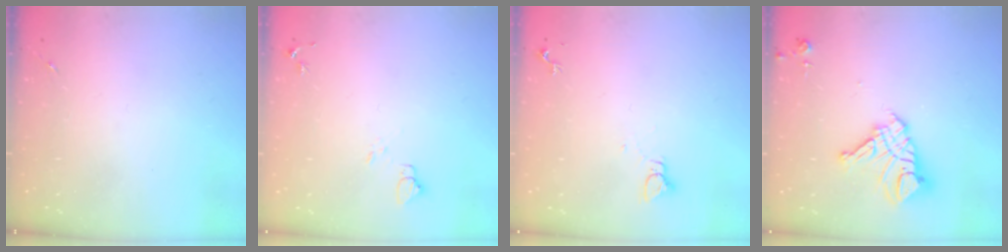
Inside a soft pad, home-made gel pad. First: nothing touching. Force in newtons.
{"total": 4.5, "press": 4.5, "slide": 0.4}
{"total": 2.2, "press": 2.2, "slide": 0.1}
{"total": 14.0, "press": 13.9, "slide": 1.5}